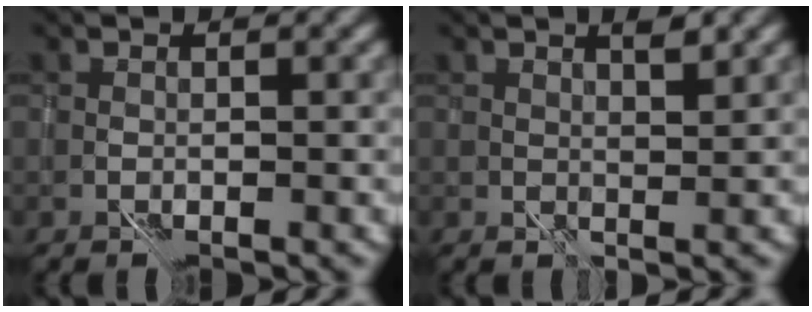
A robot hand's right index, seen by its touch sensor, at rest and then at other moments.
{"total": 2.4, "force": [2.2, -0.1, 0.9], "torque": [-0.009, 0.006, 0.039]}